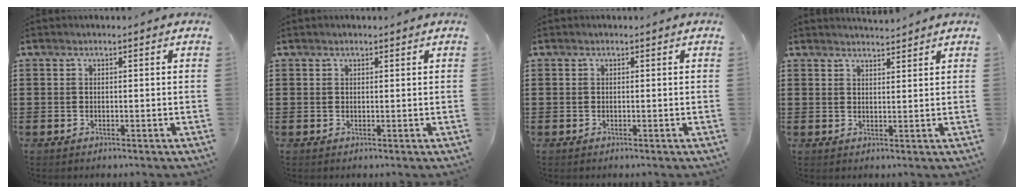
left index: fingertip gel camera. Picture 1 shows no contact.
{"total": 0.6, "force": [0.5, 0.2, 0.2], "torque": [-0.005, 0.002, 0.010]}
{"total": 0.0}
{"total": 2.3, "force": [2.3, 0.0, 0.2], "torque": [-0.008, -0.003, 0.044]}